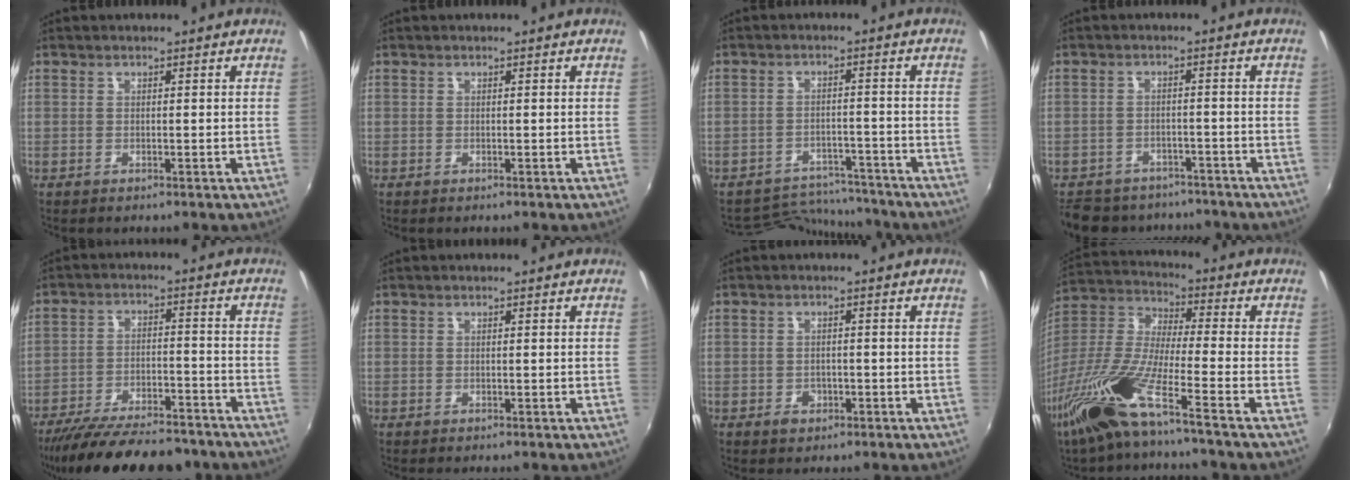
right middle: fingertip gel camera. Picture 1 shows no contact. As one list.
[{"total": 0.0}, {"total": 10.8, "force": [-10.3, 3.1, 1.5], "torque": [-0.044, 0.022, -0.144]}, {"total": 14.3, "force": [-11.8, 6.6, 4.6], "torque": [-0.118, 0.009, -0.164]}, {"total": 19.7, "force": [-16.8, 5.5, 8.9], "torque": [-0.176, -0.021, -0.242]}, {"total": 0.0}, {"total": 2.4, "force": [-1.3, 1.9, 1.0], "torque": [-0.018, -0.002, -0.018]}, {"total": 16.3, "force": [-10.9, 0.3, 12.0], "torque": [-0.248, -0.029, -0.220]}]